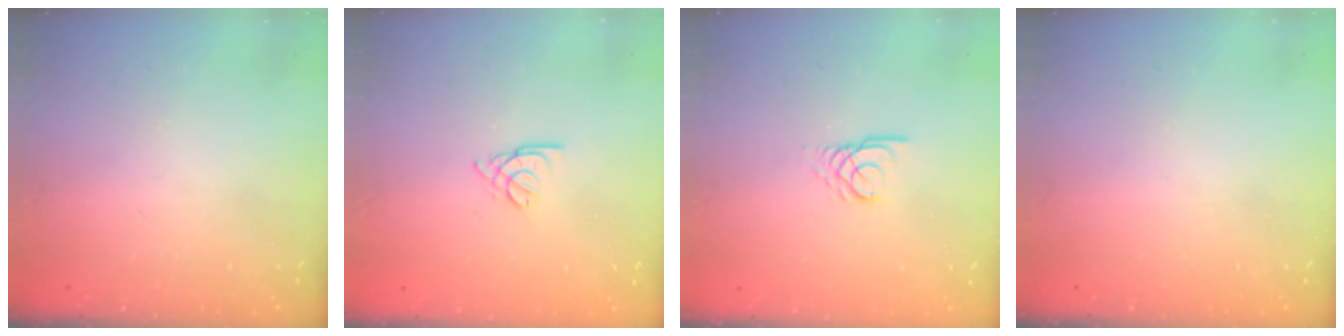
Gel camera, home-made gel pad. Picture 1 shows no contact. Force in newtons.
{"total": 2.6, "press": 2.6, "slide": 0.6}
{"total": 2.4, "press": 2.4, "slide": 0.1}
{"total": 0.0}